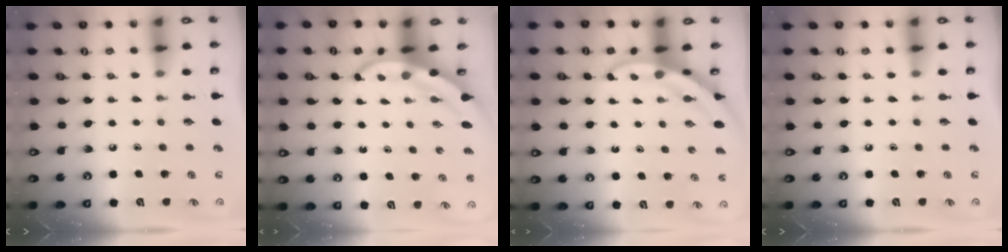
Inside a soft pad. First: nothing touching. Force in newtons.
{"total": 5.7, "press": 5.7, "slide": 0.2}
{"total": 3.1, "press": 3.1, "slide": 0.3}
{"total": 0.0}